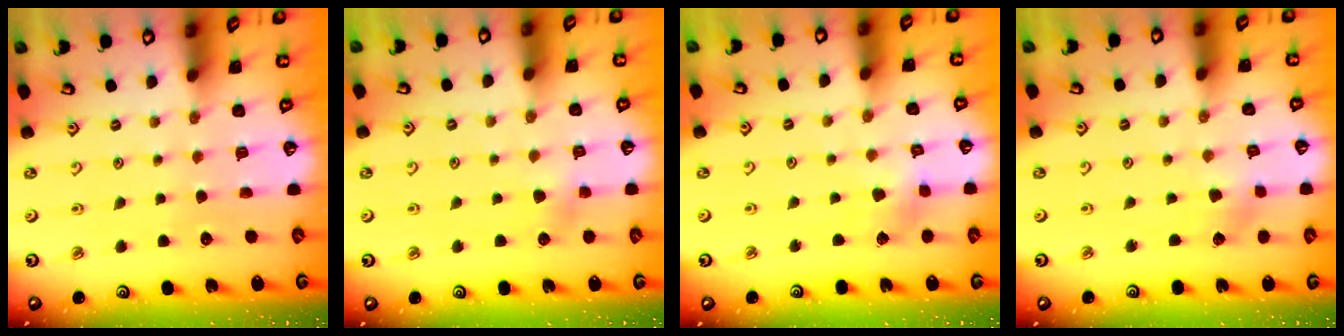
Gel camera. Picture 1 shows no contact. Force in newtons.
{"total": 3.8, "press": 3.7, "slide": 0.4}
{"total": 3.1, "press": 3.1, "slide": 0.4}
{"total": 2.3, "press": 2.3, "slide": 0.4}